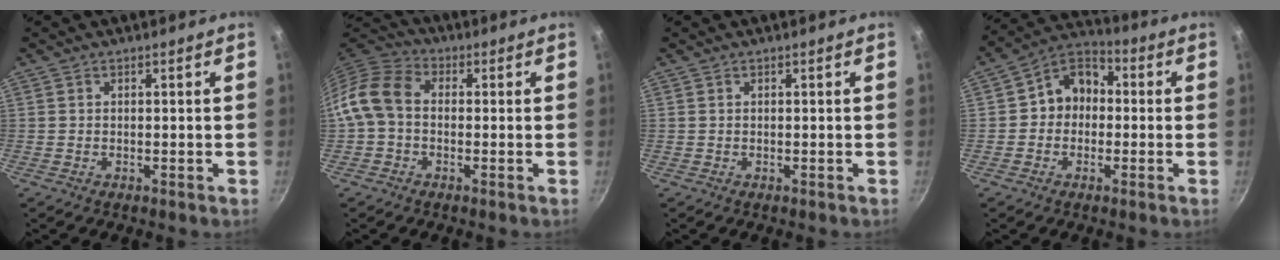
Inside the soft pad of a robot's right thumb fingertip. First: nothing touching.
{"total": 8.9, "force": [-0.6, 6.6, 5.9], "torque": [-0.107, 0.029, -0.033]}
{"total": 0.0}
{"total": 8.9, "force": [-0.2, 7.4, 4.9], "torque": [-0.036, 0.031, -0.025]}